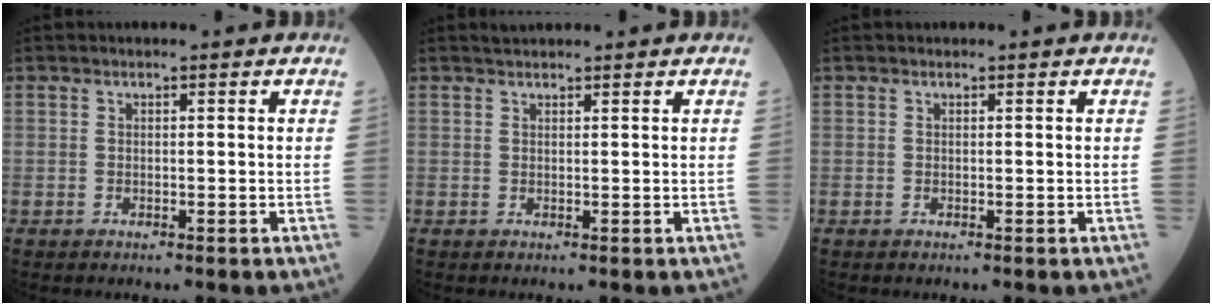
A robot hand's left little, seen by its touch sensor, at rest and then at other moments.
{"total": 1.3, "force": [1.3, 0.2, 0.3], "torque": [-0.011, 0.015, 0.025]}
{"total": 0.0}